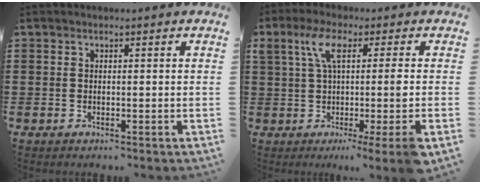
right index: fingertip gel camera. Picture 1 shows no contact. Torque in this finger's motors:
{"motor_torque": [2.14, 0.00, 0.85, 0.21]}